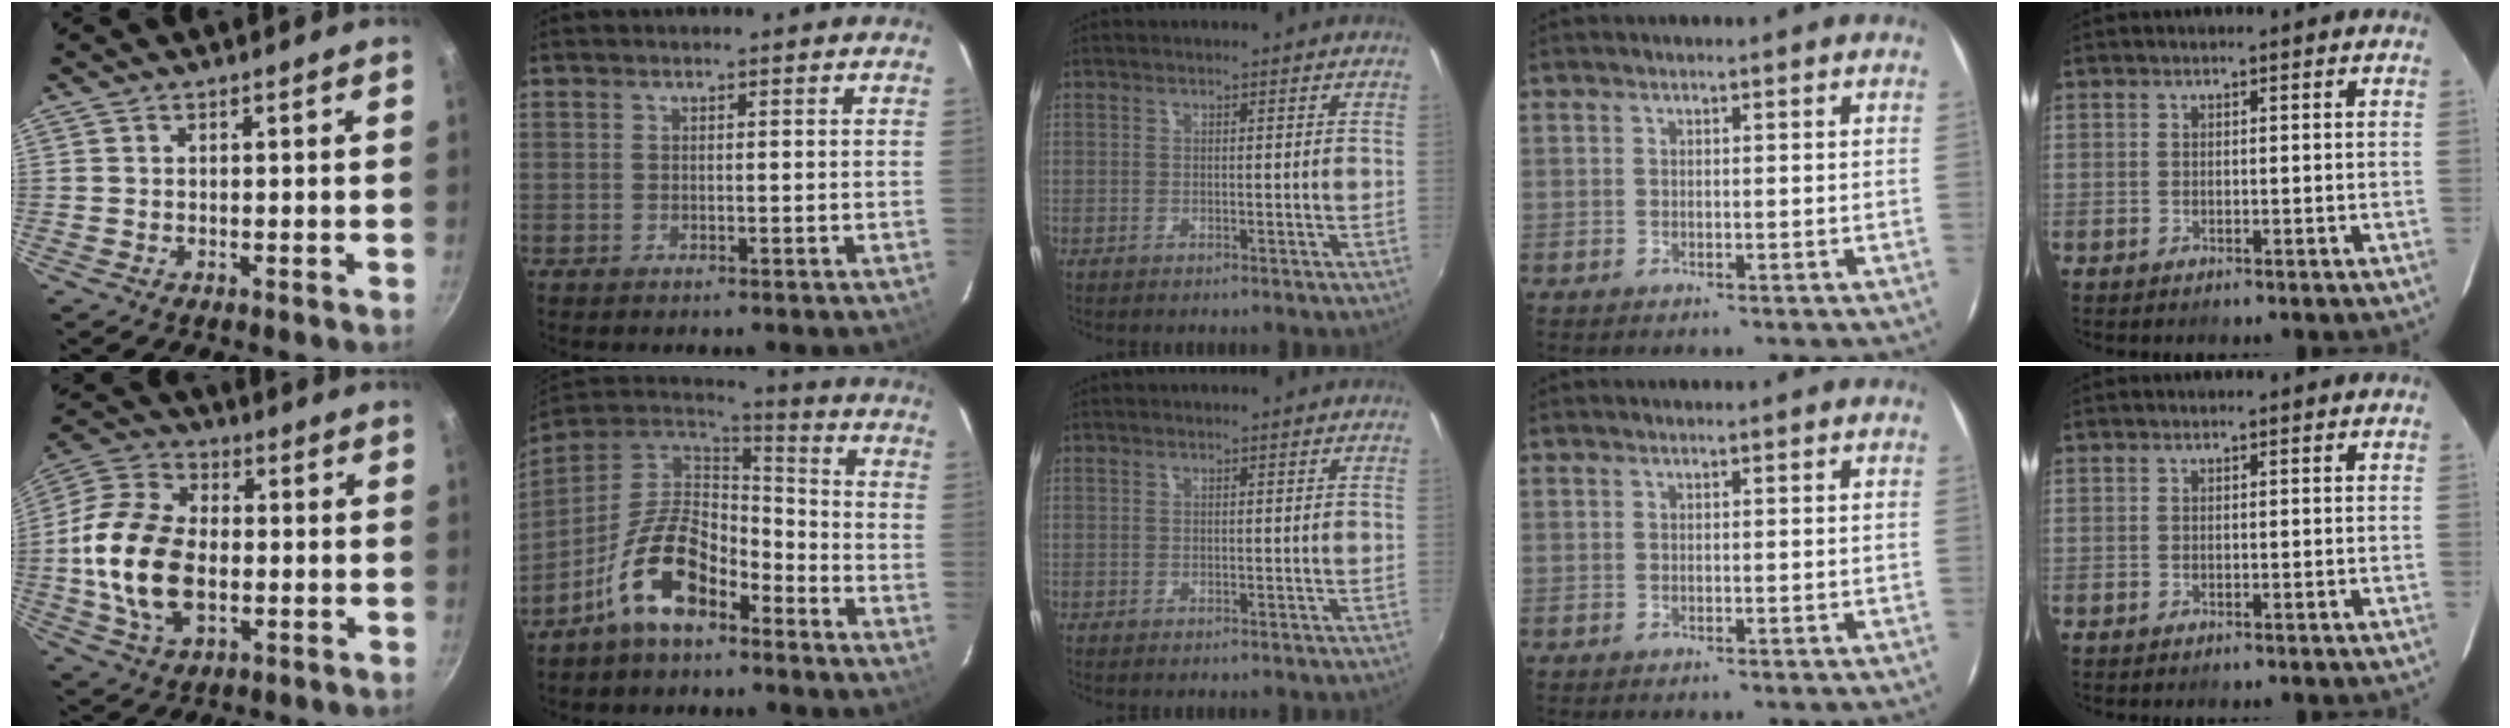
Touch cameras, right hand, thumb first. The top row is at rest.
{"thumb": {"total": 17.9, "force": [-1.6, 11.4, 13.8], "torque": [-0.257, 0.019, -0.038]}, "index": {"total": 14.9, "force": [-8.8, 7.2, 9.8], "torque": [-0.195, 0.017, -0.160]}}